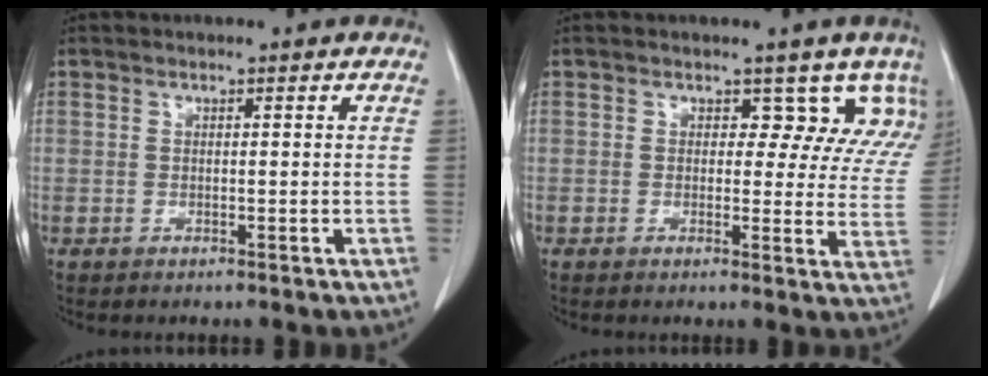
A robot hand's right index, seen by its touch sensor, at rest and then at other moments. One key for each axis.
{"total": 7.2, "fx": 5.3, "fy": 4.2, "fz": 2.4, "tx": 0.007, "ty": -0.008, "tz": 0.035}